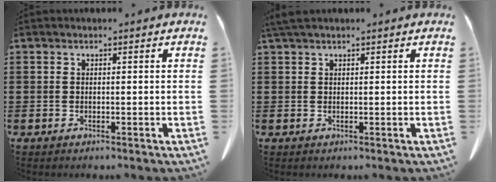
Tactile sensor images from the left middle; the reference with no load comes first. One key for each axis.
{"total": 1.4, "fx": 1.0, "fy": 0.2, "fz": 0.9, "tx": -0.020, "ty": 0.003, "tz": 0.019}